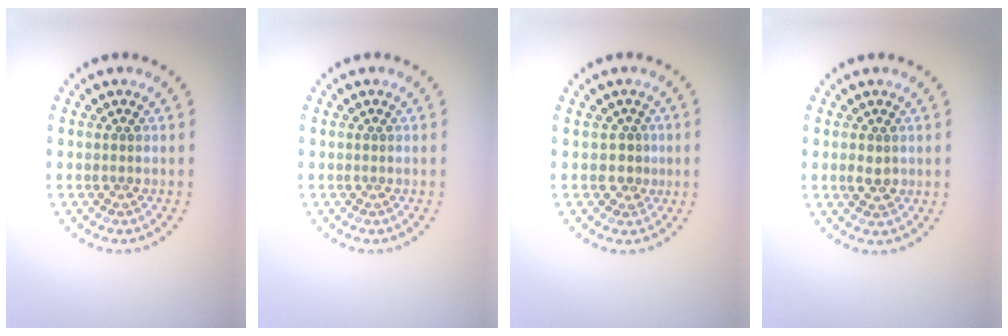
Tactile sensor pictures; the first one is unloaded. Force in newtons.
{"total": 0.0}
{"total": 1.7, "press": 1.3, "slide": 1.1}
{"total": 1.3, "press": 1.3, "slide": 0.1}